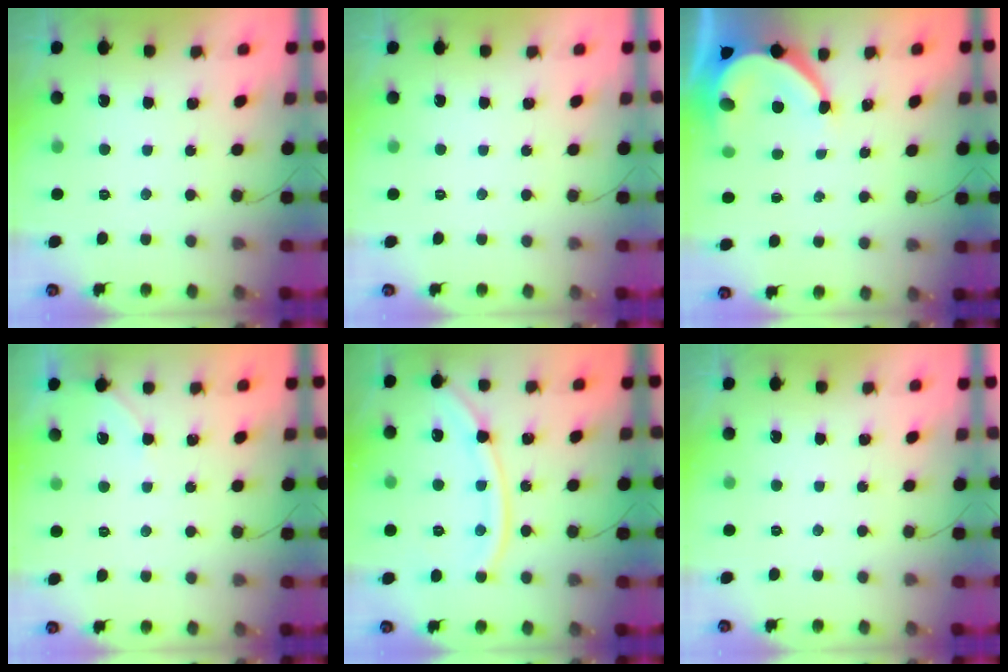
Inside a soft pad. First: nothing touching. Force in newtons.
{"total": 0.0}
{"total": 8.6, "press": 8.6, "slide": 1.2}
{"total": 3.3, "press": 3.3, "slide": 0.4}
{"total": 13.1, "press": 13.0, "slide": 1.8}
{"total": 0.0}